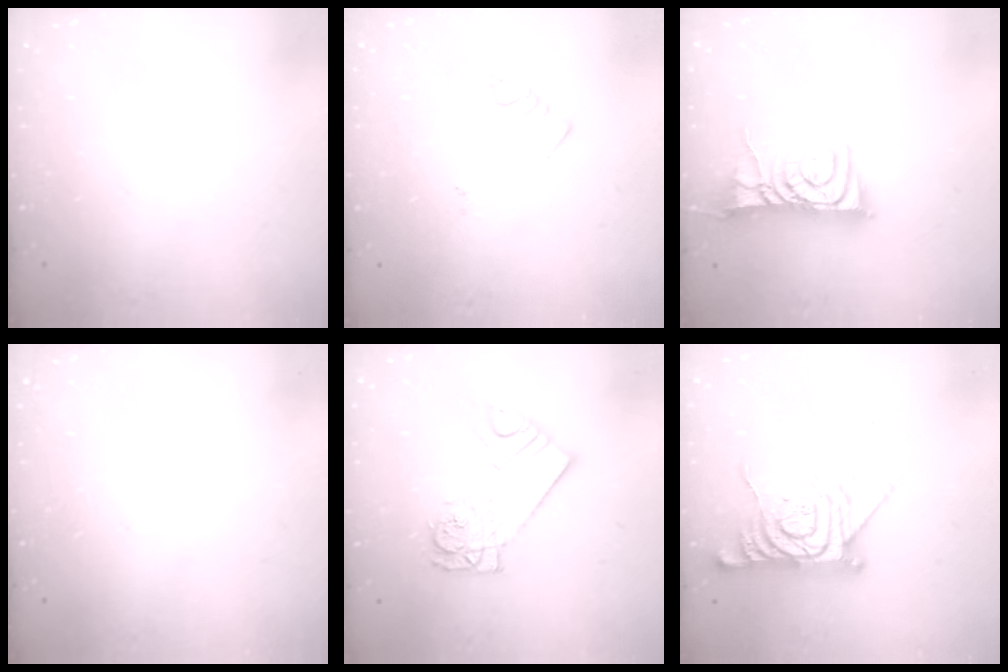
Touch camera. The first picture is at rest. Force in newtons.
{"total": 3.1, "press": 3.1, "slide": 0.5}
{"total": 10.4, "press": 10.4, "slide": 0.8}
{"total": 0.0}
{"total": 11.7, "press": 11.7, "slide": 1.0}
{"total": 13.0, "press": 13.0, "slide": 1.0}